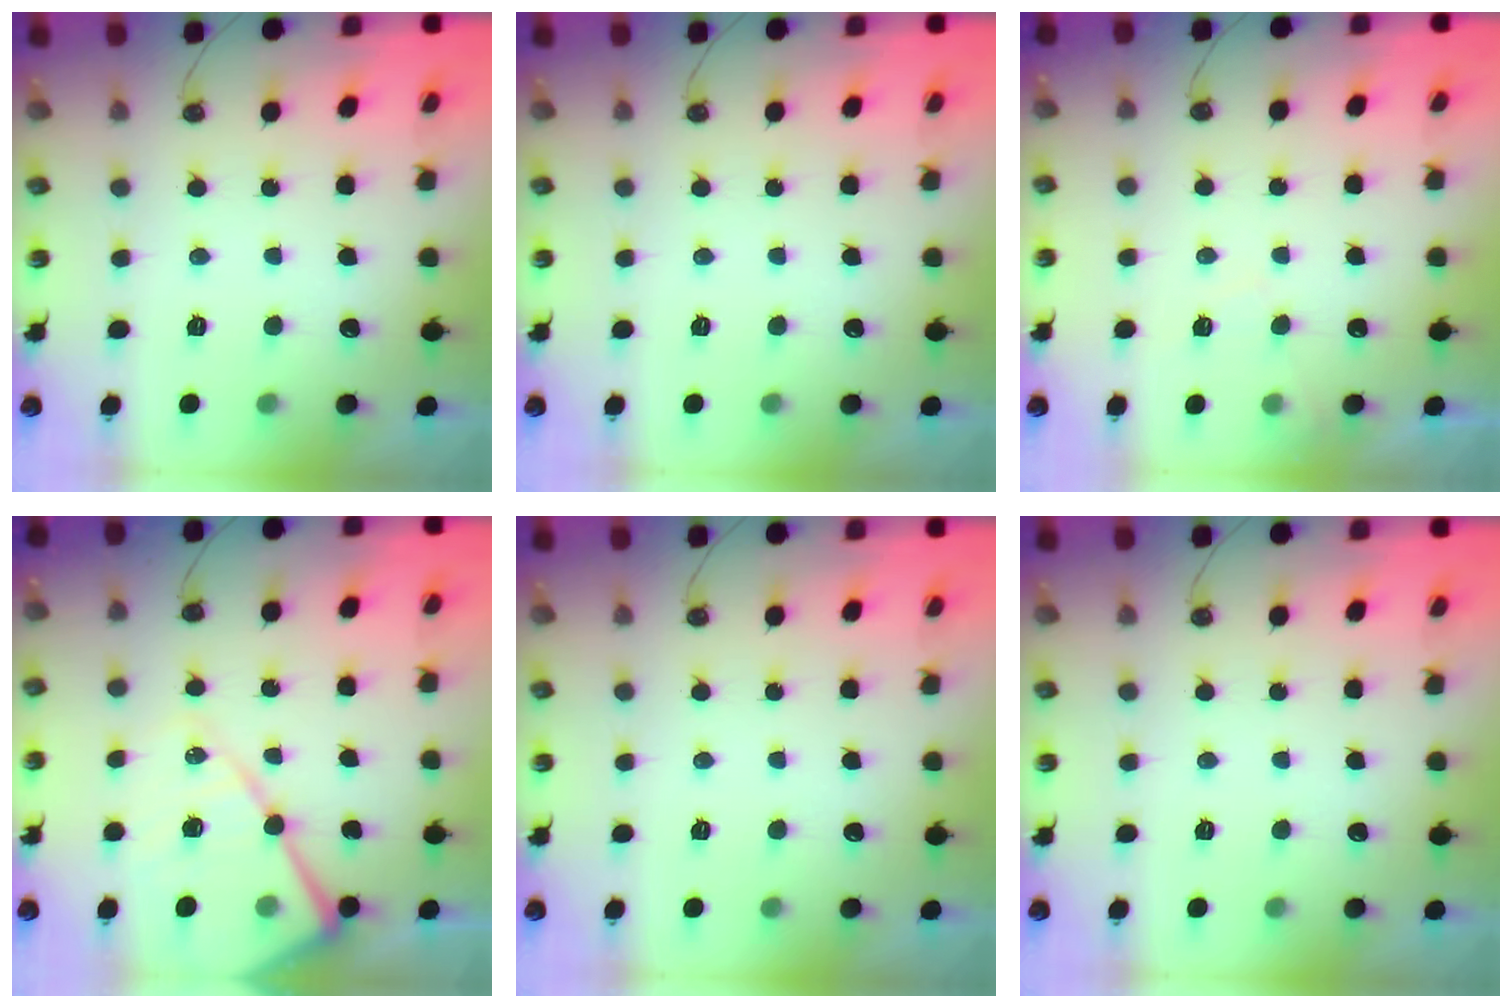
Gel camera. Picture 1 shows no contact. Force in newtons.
{"total": 0.0}
{"total": 5.7, "press": 5.7, "slide": 0.9}
{"total": 16.7, "press": 16.7, "slide": 1.5}
{"total": 0.0}
{"total": 0.0}